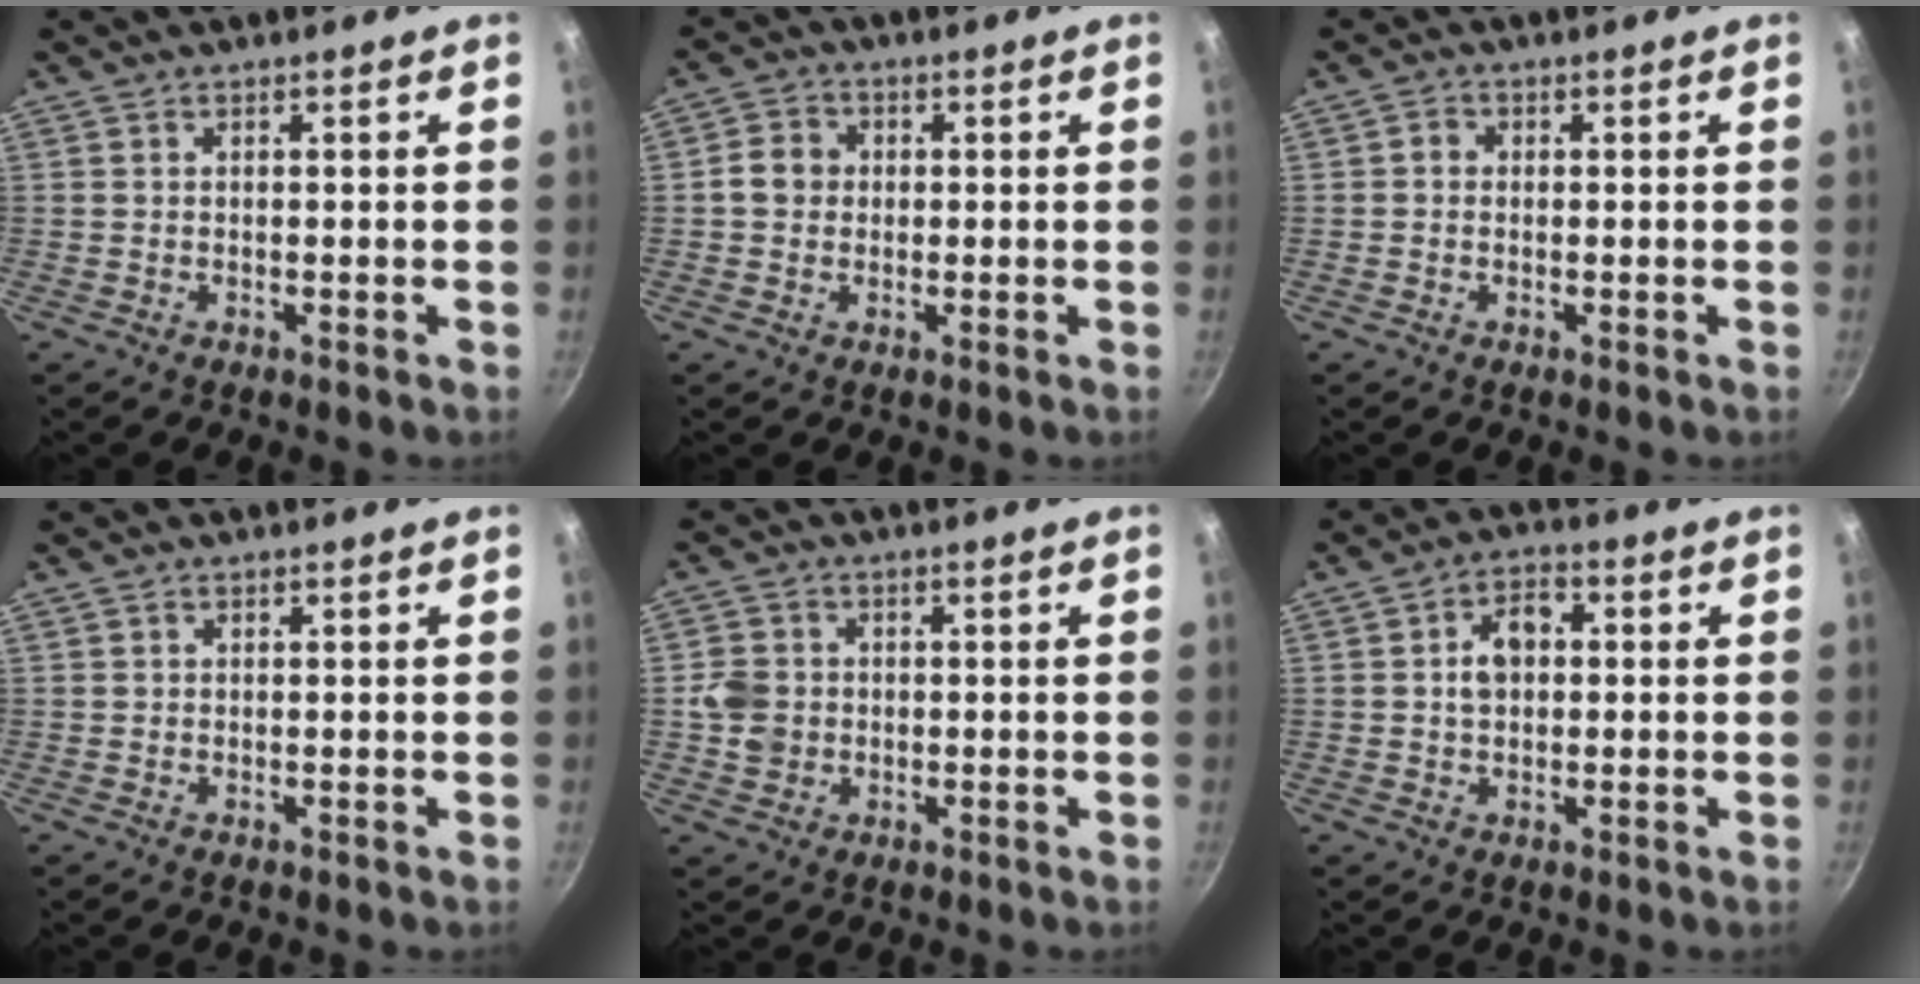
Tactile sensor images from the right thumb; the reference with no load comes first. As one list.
[{"total": 4.4, "force": [0.1, 3.9, 1.9], "torque": [-0.016, 0.007, -0.010]}, {"total": 1.6, "force": [-0.1, 1.4, 0.7], "torque": [-0.009, 0.006, -0.005]}, {"total": 0.0}, {"total": 5.3, "force": [-0.4, 4.8, 2.2], "torque": [-0.026, 0.007, -0.013]}, {"total": 6.1, "force": [0.6, 4.3, 4.2], "torque": [-0.043, 0.015, 0.004]}]